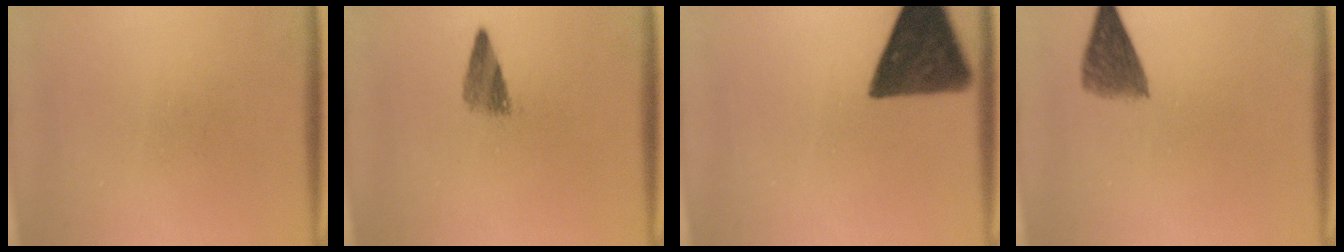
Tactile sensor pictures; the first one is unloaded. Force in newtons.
{"total": 2.9}
{"total": 13.6}
{"total": 4.7}